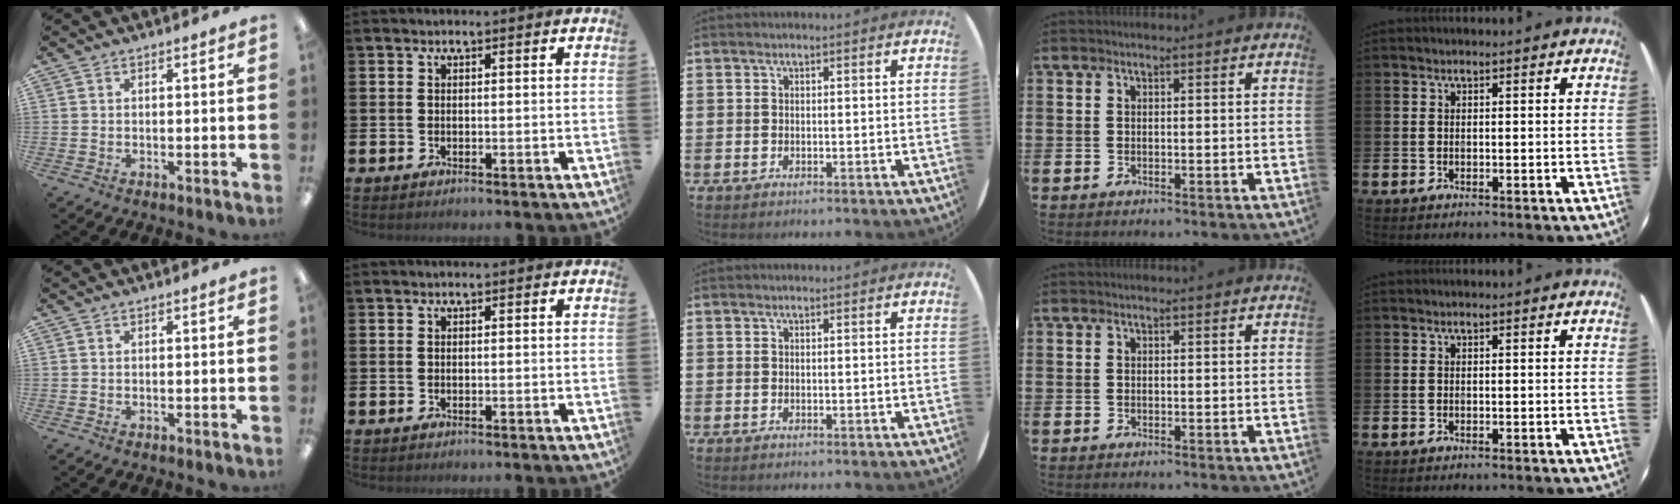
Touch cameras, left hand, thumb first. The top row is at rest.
{}